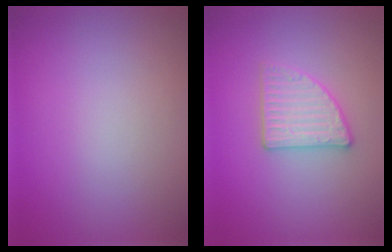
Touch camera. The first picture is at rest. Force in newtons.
{"total": 2.8, "press": 2.8, "slide": 0.4}